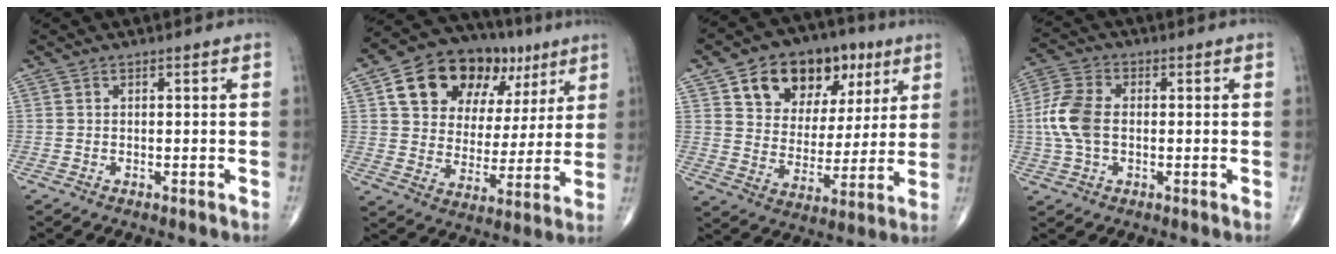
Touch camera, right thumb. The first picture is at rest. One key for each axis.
{"total": 21.0, "fx": 9.2, "fy": 14.1, "fz": 12.6, "tx": -0.150, "ty": 0.003, "tz": 0.149}
{"total": 18.3, "fx": 8.4, "fy": 12.4, "fz": 10.5, "tx": -0.114, "ty": -0.012, "tz": 0.139}
{"total": 9.1, "fx": -0.1, "fy": 5.8, "fz": 7.1, "tx": -0.162, "ty": 0.016, "tz": -0.008}